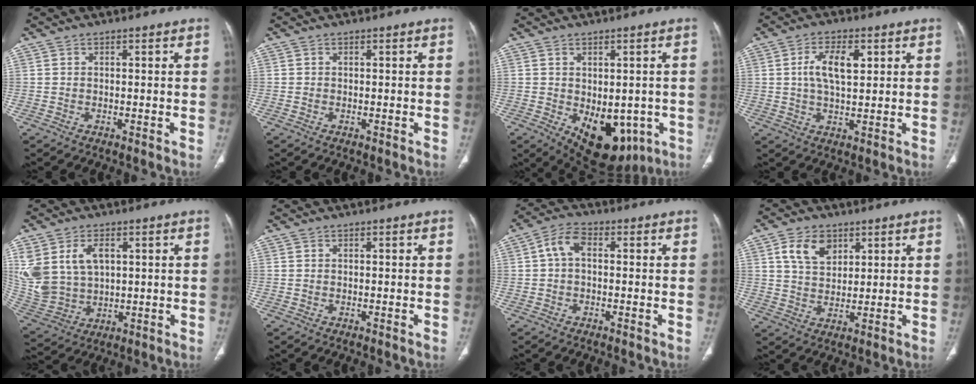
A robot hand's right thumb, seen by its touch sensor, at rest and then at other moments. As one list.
[{"total": 0.0}, {"total": 13.3, "force": [-4.0, 8.2, 9.7], "torque": [-0.104, -0.005, -0.032]}, {"total": 7.3, "force": [1.9, 3.5, 6.2], "torque": [-0.112, 0.000, 0.035]}, {"total": 16.2, "force": [4.5, 11.5, 10.5], "torque": [-0.241, -0.002, 0.112]}, {"total": 0.0}, {"total": 4.8, "force": [0.4, 2.9, 3.9], "torque": [-0.070, 0.016, -0.002]}, {"total": 7.5, "force": [3.5, 5.0, 4.3], "torque": [-0.059, -0.015, 0.067]}]